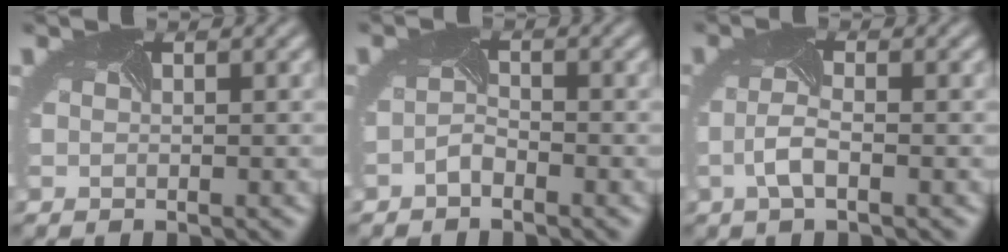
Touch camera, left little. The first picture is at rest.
{"total": 1.4, "force": [-1.3, 0.2, 0.4], "torque": [-0.016, 0.000, -0.026]}
{"total": 2.2, "force": [-0.9, 0.6, 2.0], "torque": [-0.052, -0.003, -0.019]}